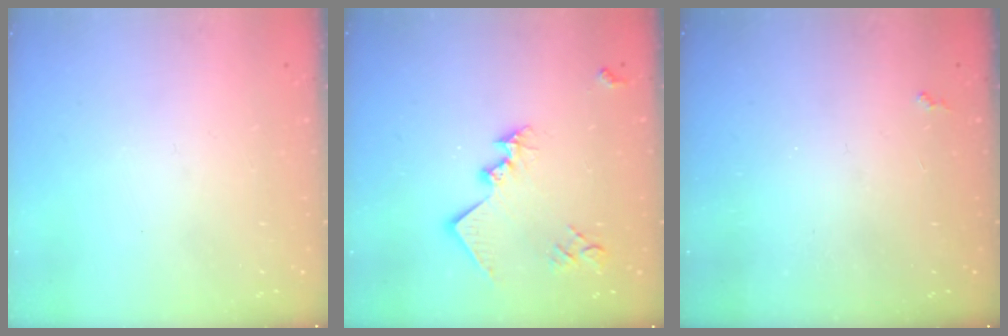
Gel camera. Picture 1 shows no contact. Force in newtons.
{"total": 15.7, "press": 15.7, "slide": 0.5}
{"total": 2.3, "press": 2.2, "slide": 0.4}